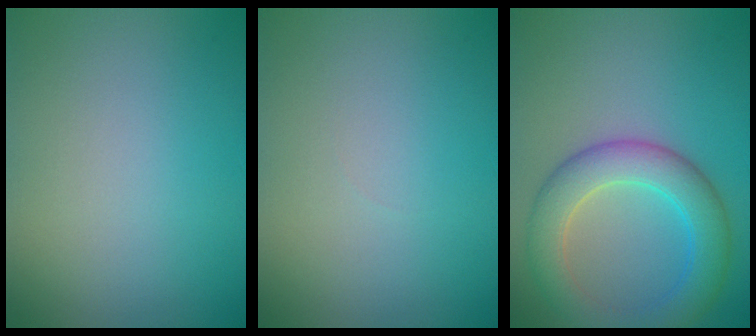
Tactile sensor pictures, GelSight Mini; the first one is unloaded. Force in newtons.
{"total": 0.0}
{"total": 5.9, "press": 5.9, "slide": 0.2}